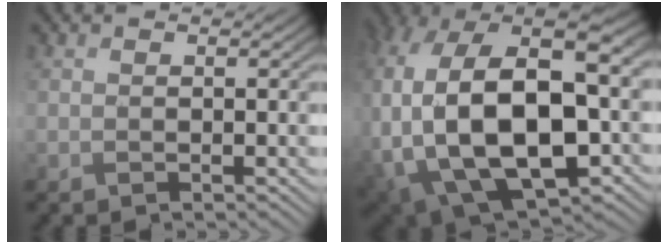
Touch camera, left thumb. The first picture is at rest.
{"total": 21.1, "force": [-3.2, 12.8, 16.5], "torque": [-0.361, -0.043, -0.039]}